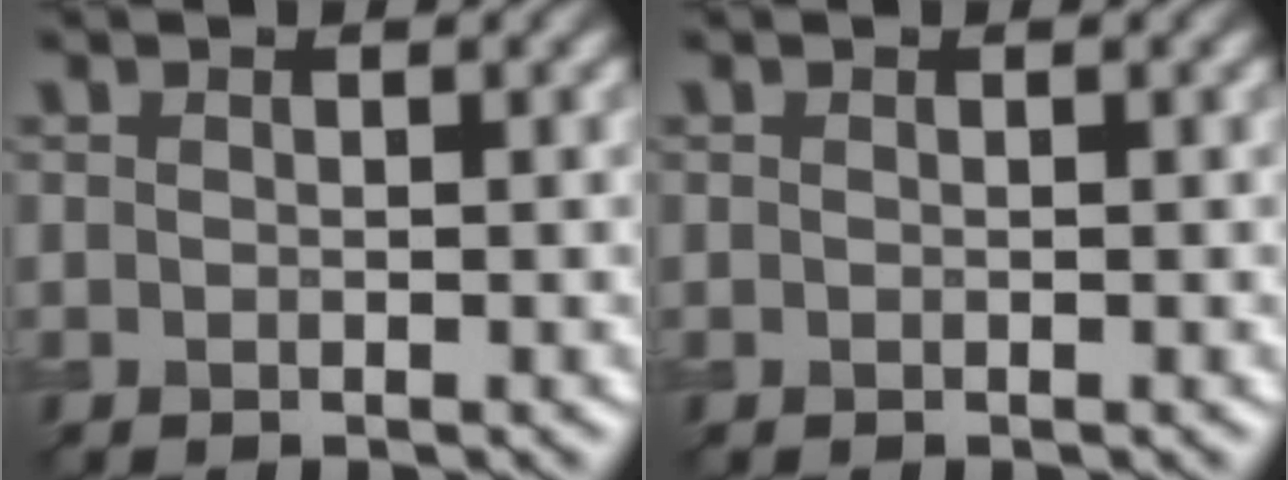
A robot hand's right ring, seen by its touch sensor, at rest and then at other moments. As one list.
[{"total": 0.0}]